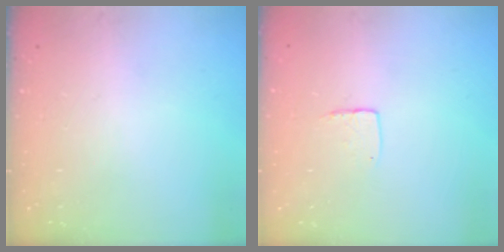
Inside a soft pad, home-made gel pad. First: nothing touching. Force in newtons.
{"total": 3.7, "press": 3.7, "slide": 0.3}